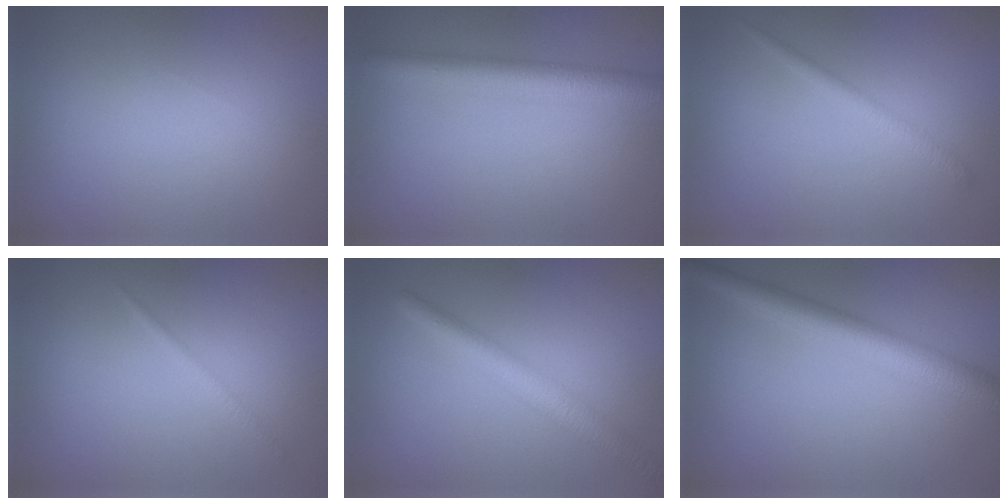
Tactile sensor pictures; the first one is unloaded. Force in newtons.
{"total": 5.1, "press": 5.1, "slide": 0.1}
{"total": 1.6, "press": 1.6, "slide": 0.2}
{"total": 0.7, "press": 0.7, "slide": 0.1}
{"total": 3.7, "press": 3.7, "slide": 0.1}
{"total": 5.0, "press": 5.0, "slide": 0.2}